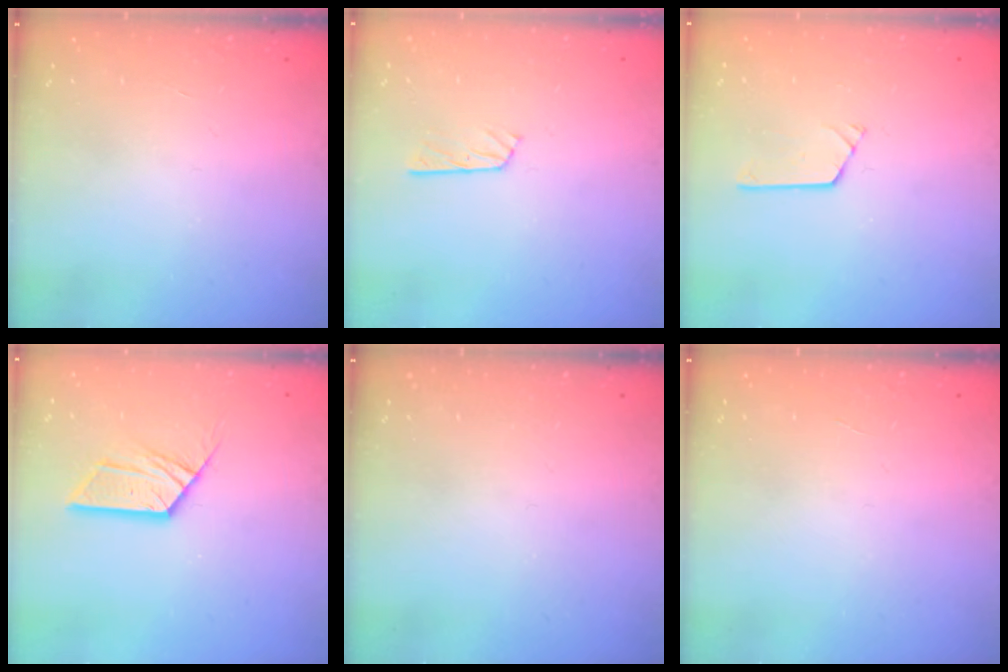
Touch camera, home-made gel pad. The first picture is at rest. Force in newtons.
{"total": 4.1, "press": 4.1, "slide": 0.4}
{"total": 2.7, "press": 2.7, "slide": 0.3}
{"total": 10.5, "press": 10.4, "slide": 1.0}
{"total": 0.0}
{"total": 0.0}